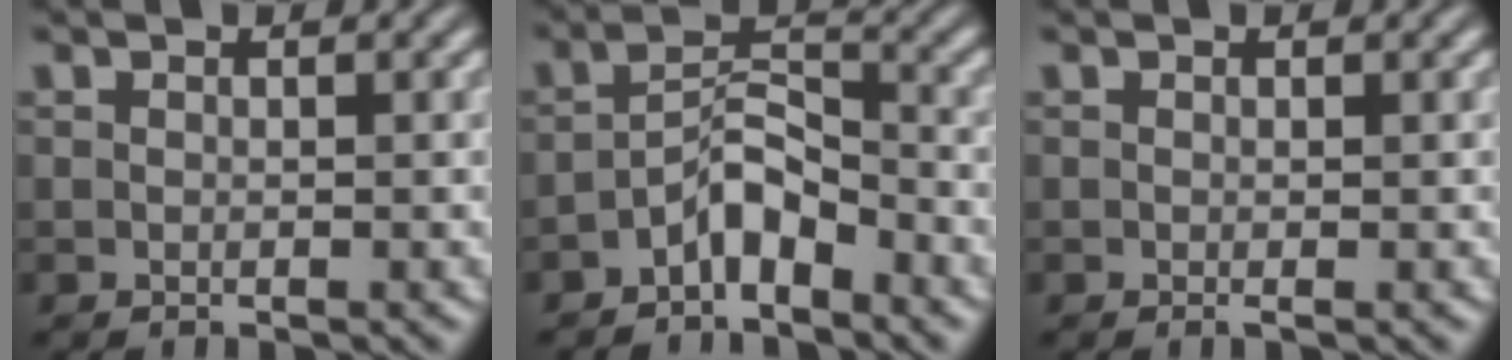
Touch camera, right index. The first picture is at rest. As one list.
[{"total": 3.5, "force": [-2.5, 1.1, 2.2], "torque": [-0.020, -0.007, -0.042]}, {"total": 0.0}]